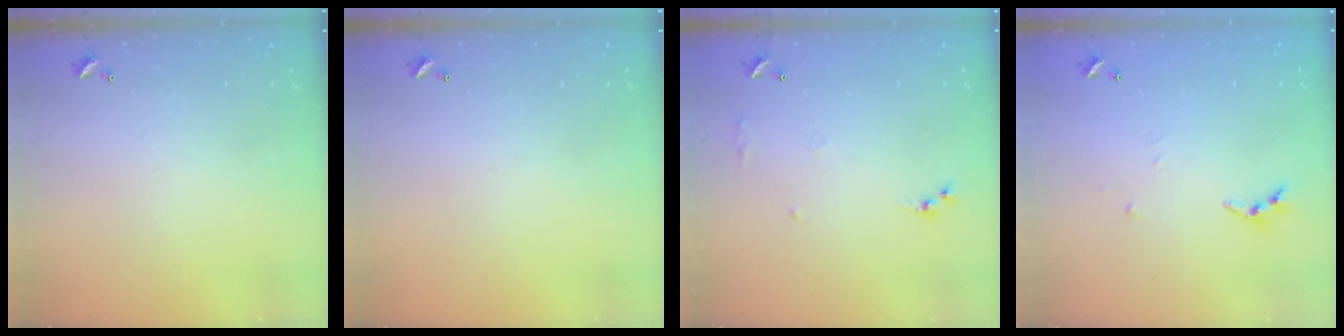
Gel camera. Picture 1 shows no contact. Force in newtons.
{"total": 0.0}
{"total": 7.5, "press": 7.4, "slide": 0.8}
{"total": 4.4, "press": 4.4, "slide": 0.3}